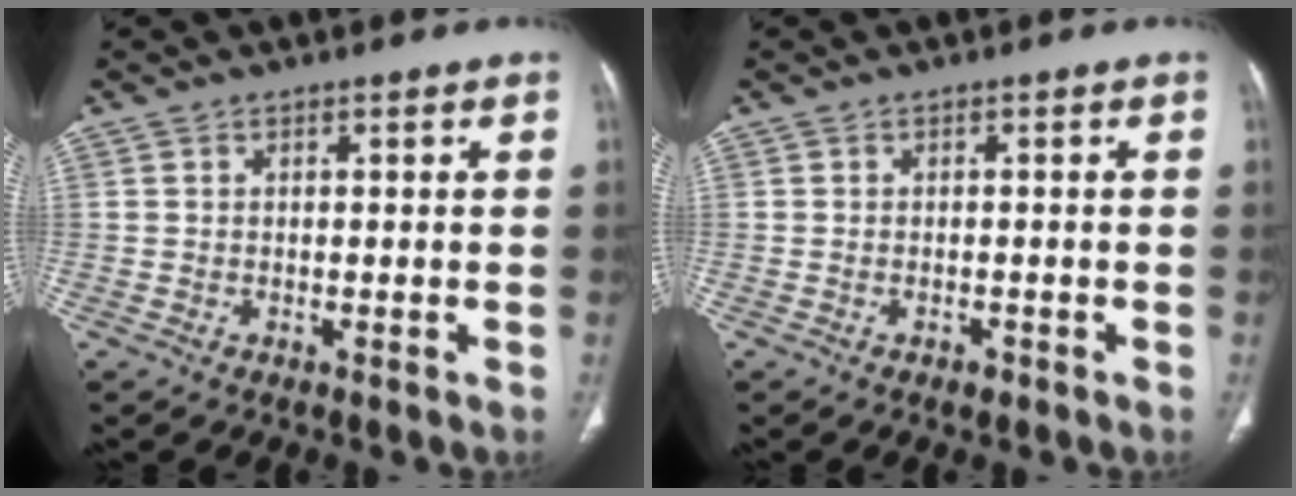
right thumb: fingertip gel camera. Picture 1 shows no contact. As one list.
[{"total": 1.0, "force": [-0.7, 0.5, 0.5], "torque": [-0.008, 0.003, -0.009]}]